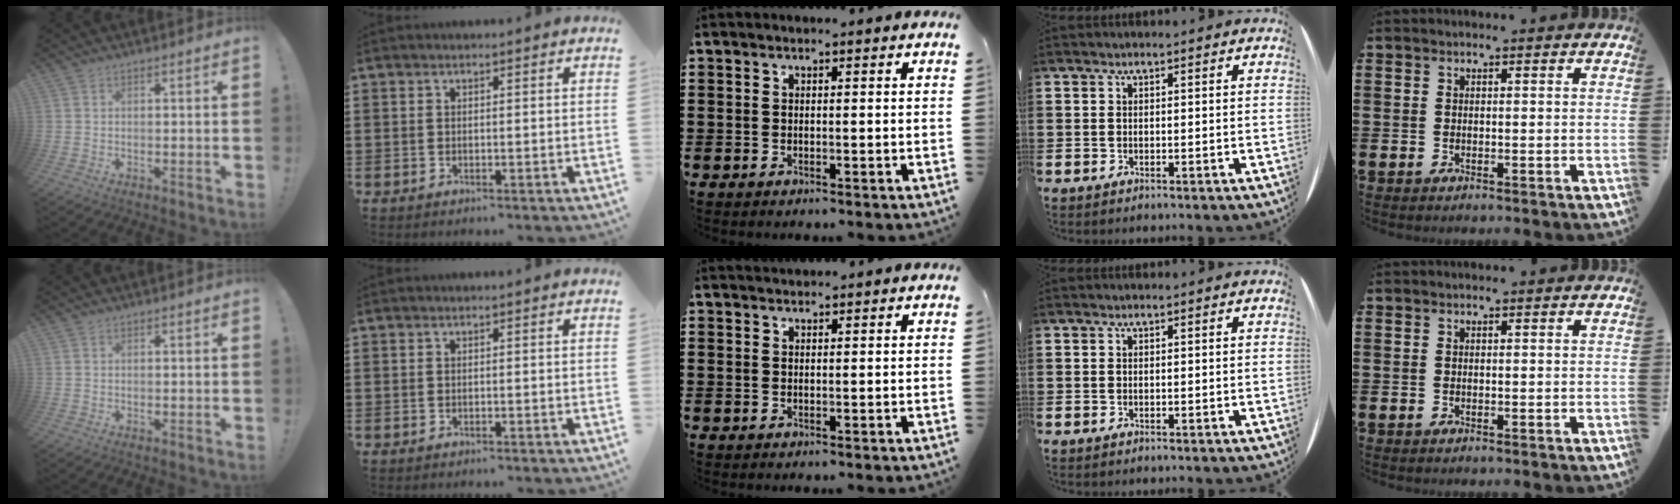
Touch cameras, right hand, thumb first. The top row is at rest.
{"middle": {"total": 0.8, "force": [0.8, 0.3, -0.1], "torque": [0.000, 0.001, 0.016]}}